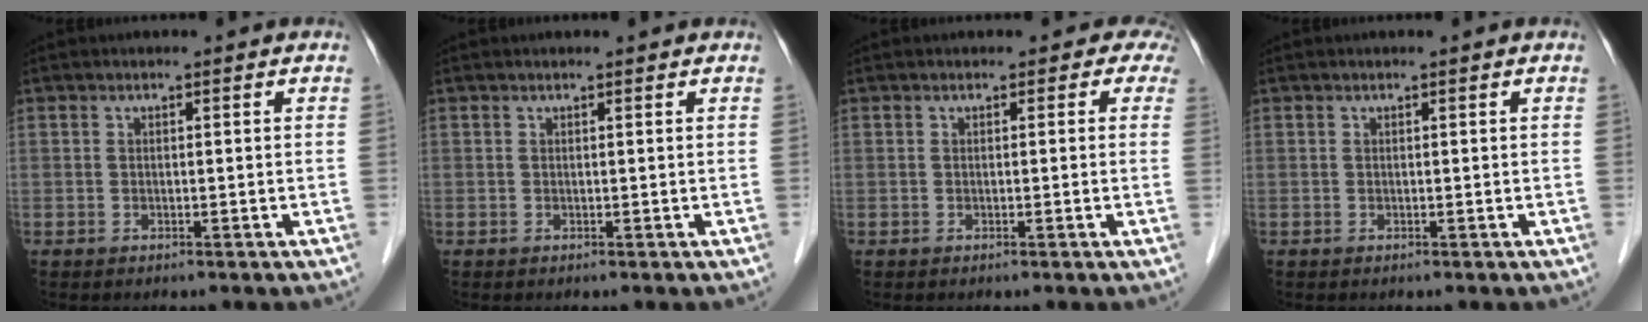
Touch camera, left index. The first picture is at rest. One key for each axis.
{"total": 0.9, "fx": 0.8, "fy": 0.2, "fz": 0.2, "tx": -0.011, "ty": 0.007, "tz": 0.008}
{"total": 1.8, "fx": 1.0, "fy": 1.4, "fz": 0.4, "tx": 0.015, "ty": -0.002, "tz": -0.009}
{"total": 0.0}